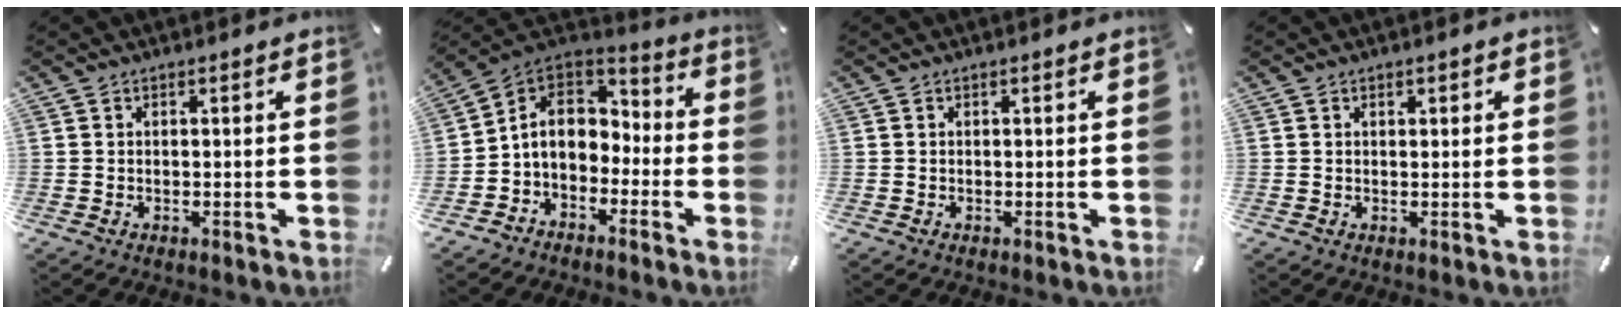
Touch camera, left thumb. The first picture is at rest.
{"total": 9.2, "force": [-1.6, 7.8, 4.6], "torque": [-0.104, 0.015, -0.026]}
{"total": 0.0}
{"total": 0.8, "force": [0.3, 0.5, 0.6], "torque": [-0.012, 0.004, 0.005]}